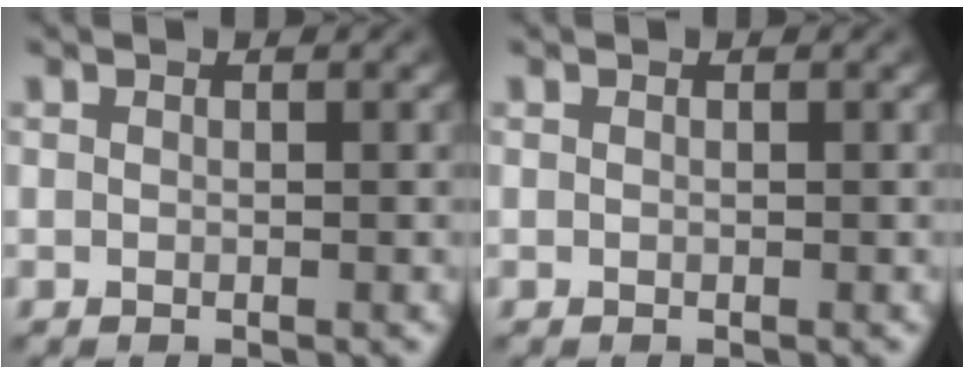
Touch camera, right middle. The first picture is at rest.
{"total": 0.0}